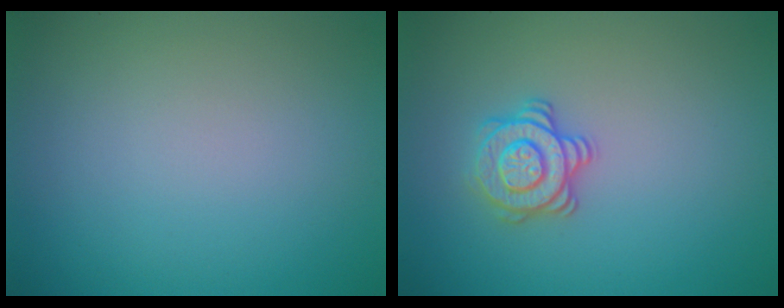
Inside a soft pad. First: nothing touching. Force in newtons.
{"total": 2.8, "press": 2.7, "slide": 0.7}